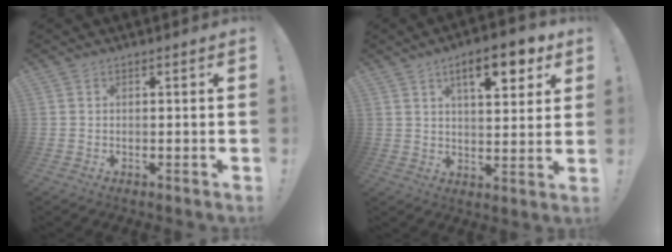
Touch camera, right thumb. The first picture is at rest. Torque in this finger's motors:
{"motor_torque": [0.38, 2.76, 1.15, 0.47, 0.07]}